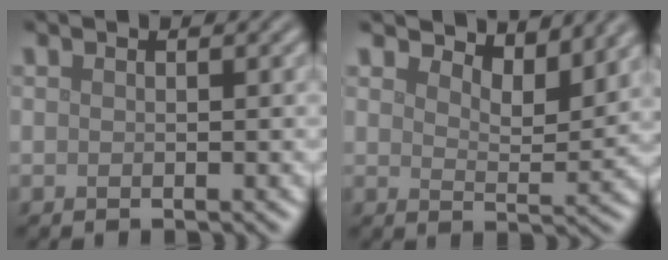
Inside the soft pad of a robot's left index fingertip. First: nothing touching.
{"total": 4.5, "force": [4.1, 1.1, 1.7], "torque": [-0.034, -0.001, 0.061]}